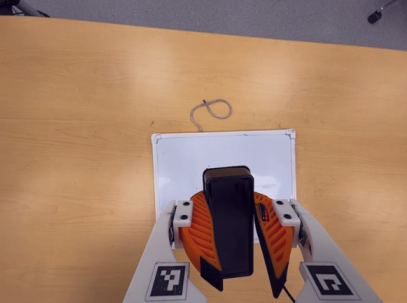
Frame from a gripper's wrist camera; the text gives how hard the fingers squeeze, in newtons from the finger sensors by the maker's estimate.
{"total": 12.7, "left": 12.2, "right": 13.1}